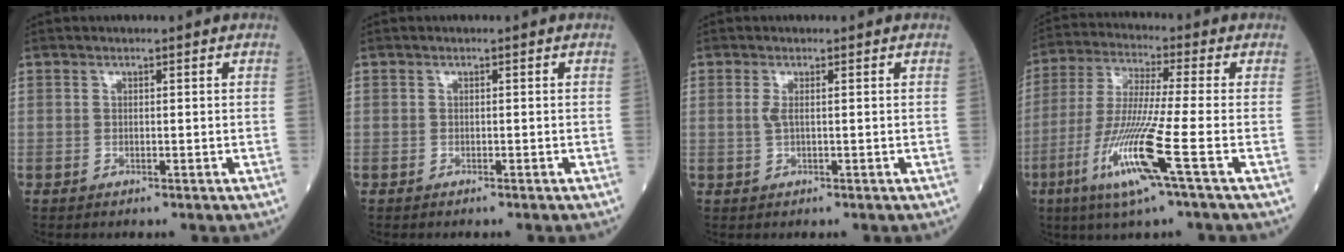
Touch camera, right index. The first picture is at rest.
{"total": 0.5, "force": [-0.5, 0.0, 0.1], "torque": [-0.003, -0.001, -0.011]}
{"total": 1.4, "force": [0.2, 0.1, 1.4], "torque": [-0.038, -0.001, 0.003]}
{"total": 12.9, "force": [-5.4, -1.4, 11.6], "torque": [-0.241, -0.028, -0.110]}